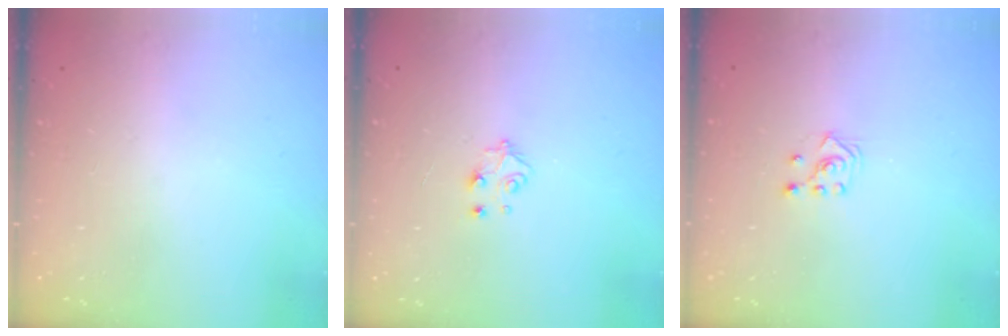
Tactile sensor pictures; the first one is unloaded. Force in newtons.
{"total": 5.4, "press": 5.4, "slide": 0.4}
{"total": 3.1, "press": 3.0, "slide": 0.7}